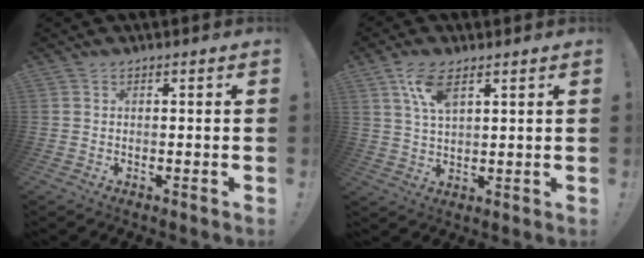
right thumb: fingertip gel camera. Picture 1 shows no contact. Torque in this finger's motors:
{"motor_torque": [-0.47, 0.68, -0.18, 0.30, 0.01]}